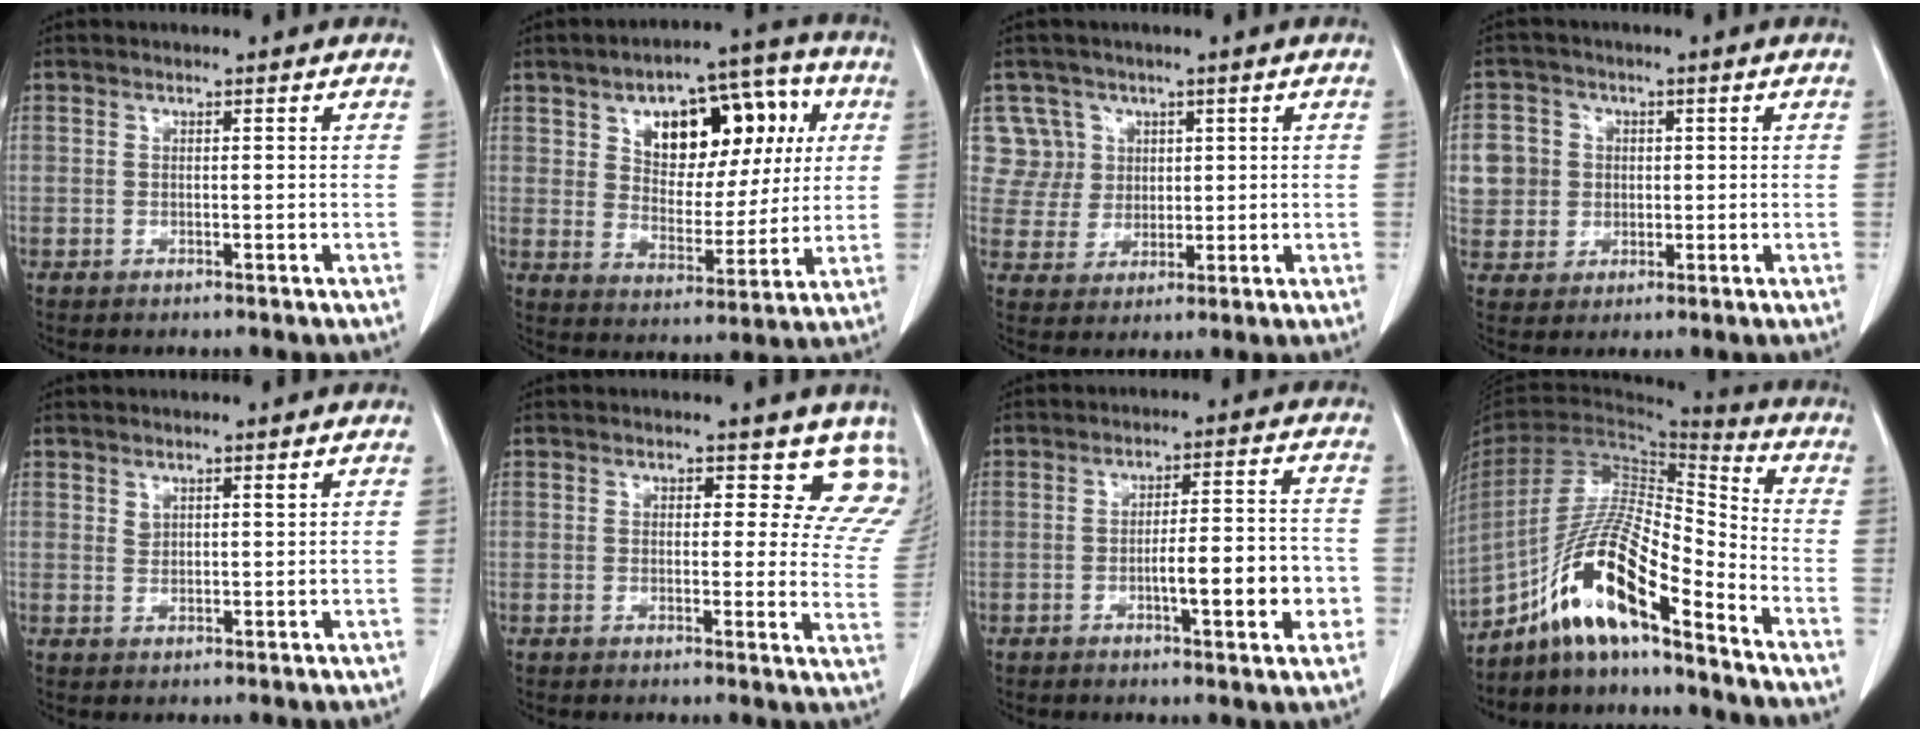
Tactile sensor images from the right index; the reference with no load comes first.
{"total": 15.9, "force": [5.5, 8.6, 12.1], "torque": [-0.164, 0.040, 0.092]}
{"total": 6.4, "force": [2.5, 5.8, -0.4], "torque": [0.016, 0.015, 0.059]}
{"total": 8.3, "force": [1.2, 8.1, 1.5], "torque": [-0.047, 0.027, 0.034]}
{"total": 1.3, "force": [1.1, 0.4, 0.5], "torque": [-0.011, -0.001, 0.024]}
{"total": 8.5, "force": [7.5, 3.7, 1.9], "torque": [0.016, -0.022, 0.052]}
{"total": 9.2, "force": [-2.6, 1.6, 8.7], "torque": [-0.124, 0.012, -0.033]}
{"total": 14.4, "force": [-10.0, 1.7, 10.2], "torque": [-0.193, 0.008, -0.182]}